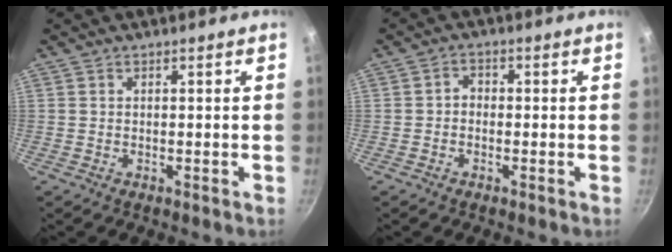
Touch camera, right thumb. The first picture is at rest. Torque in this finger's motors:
{"motor_torque": [-0.25, -0.03, -0.05, 0.13, -0.04]}